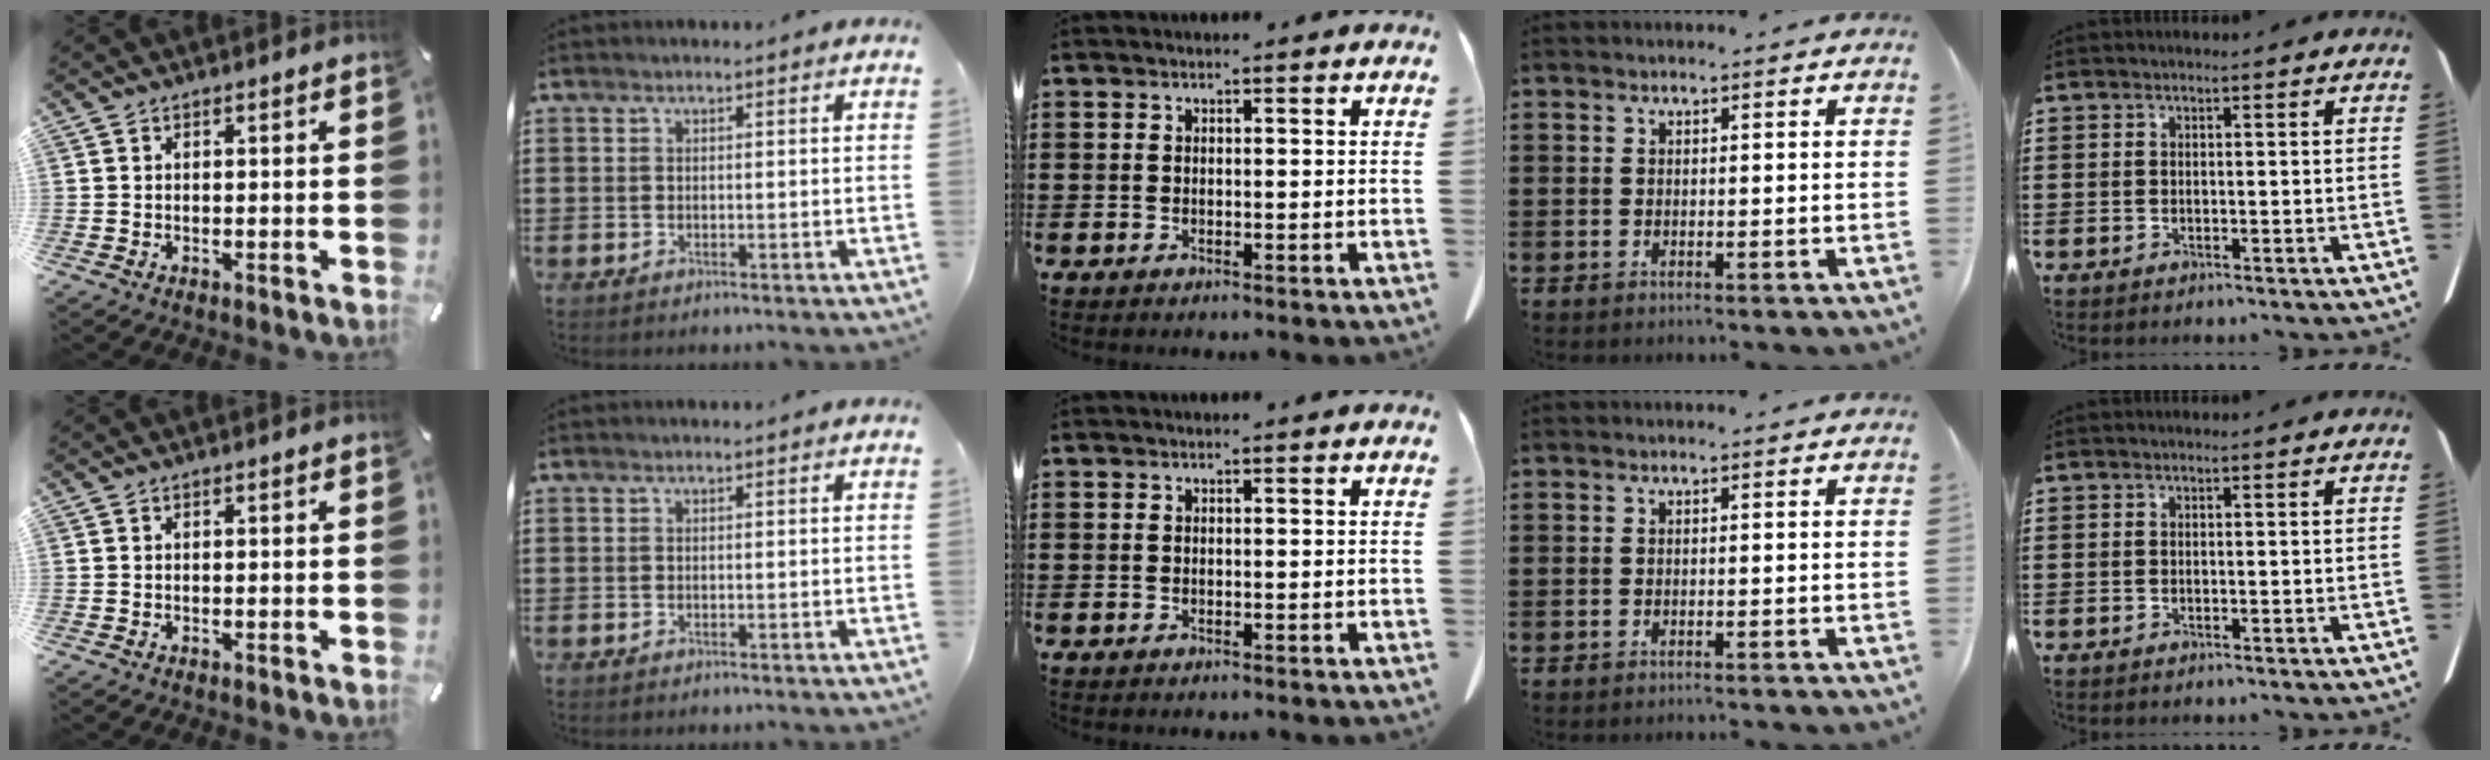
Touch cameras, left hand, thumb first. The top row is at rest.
{"ring": {"total": 0.6, "force": [-0.6, -0.1, 0.2], "torque": [-0.005, -0.002, -0.012]}}